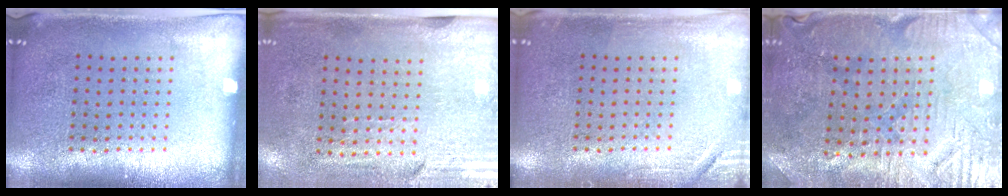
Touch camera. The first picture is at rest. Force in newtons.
{"total": 3.0, "press": 2.5, "slide": 1.6}
{"total": 1.7, "press": 1.7, "slide": 0.2}
{"total": 1.7, "press": 1.6, "slide": 0.5}